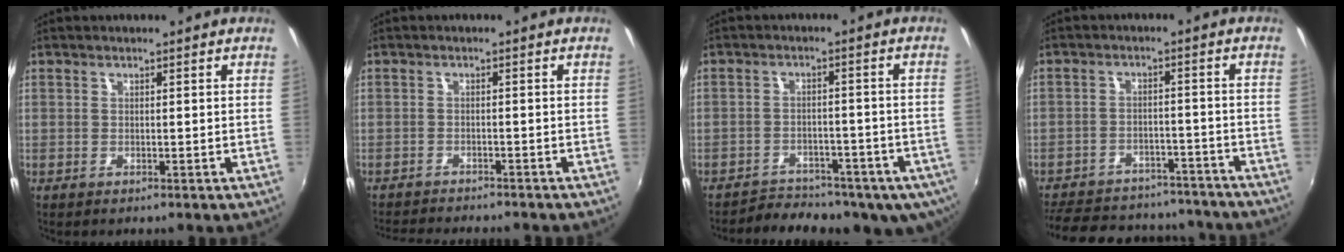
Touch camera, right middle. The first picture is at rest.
{"total": 7.0, "force": [-6.6, 0.8, 2.2], "torque": [-0.059, -0.016, -0.100]}
{"total": 14.9, "force": [-10.9, 7.5, 6.9], "torque": [-0.129, -0.007, -0.135]}
{"total": 23.4, "force": [-19.8, 9.3, 8.4], "torque": [-0.190, 0.032, -0.248]}